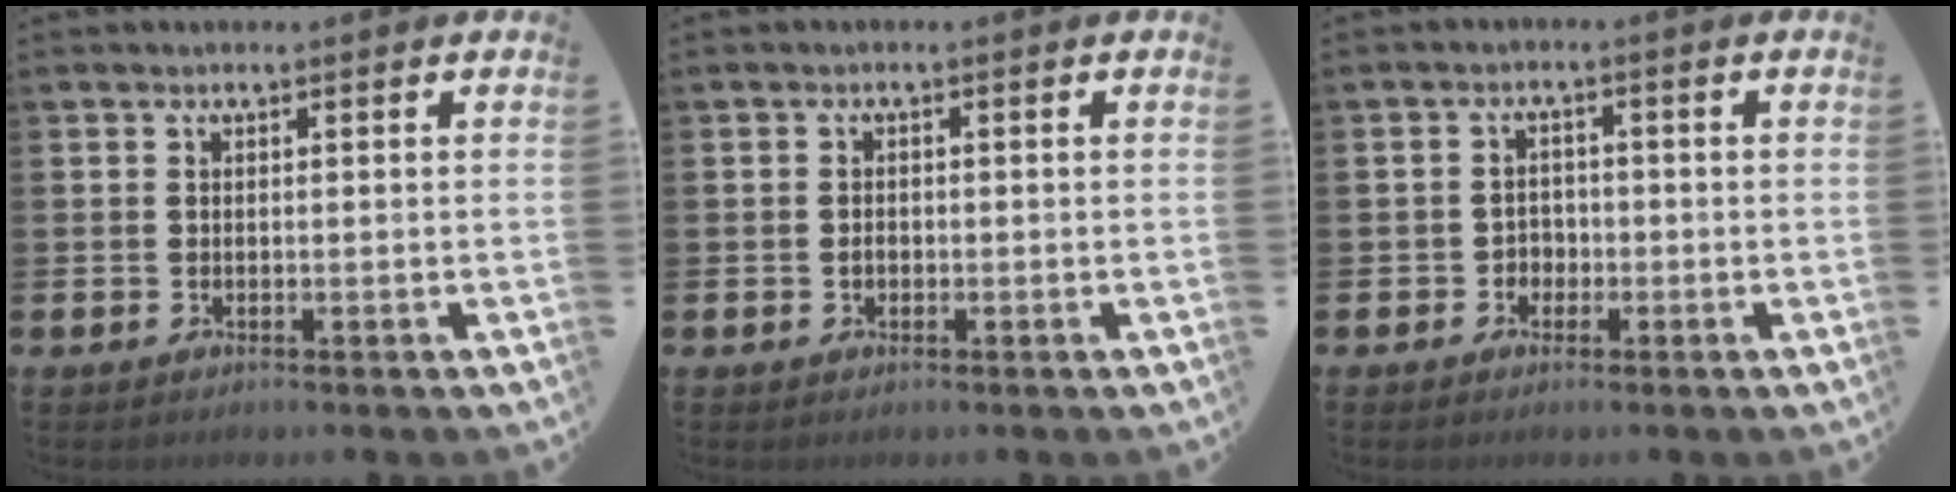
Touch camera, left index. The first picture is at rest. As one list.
[{"total": 1.0, "force": [-0.3, 0.8, 0.6], "torque": [-0.012, 0.004, -0.007]}, {"total": 2.2, "force": [-1.1, 1.9, 0.4], "torque": [-0.014, 0.006, -0.027]}]